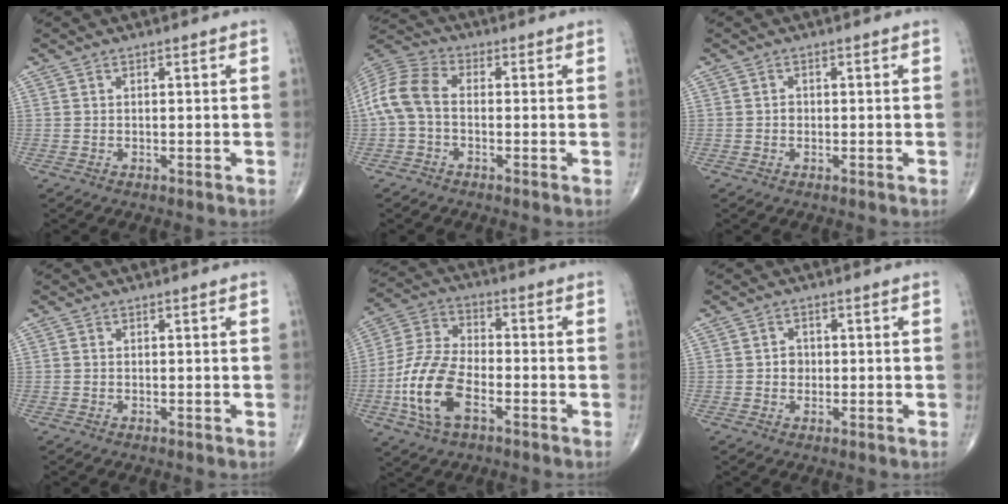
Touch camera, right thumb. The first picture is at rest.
{"total": 9.2, "force": [-0.9, 5.9, 7.1], "torque": [-0.148, 0.026, -0.032]}
{"total": 0.8, "force": [-0.1, 0.7, 0.4], "torque": [-0.001, 0.003, -0.005]}
{"total": 0.0}
{"total": 13.7, "force": [-4.9, 6.9, 10.8], "torque": [-0.228, 0.022, -0.096]}
{"total": 2.1, "force": [-0.1, 1.9, 0.9], "torque": [-0.001, 0.005, -0.004]}